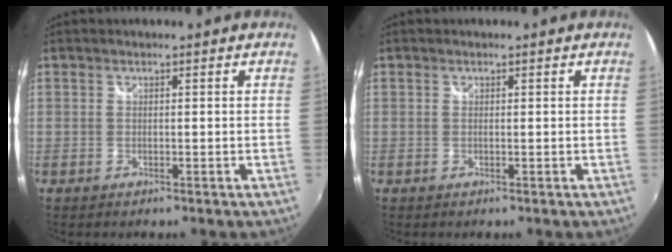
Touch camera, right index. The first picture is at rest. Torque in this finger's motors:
{"motor_torque": [-0.26, 0.15, -0.04, 0.00]}